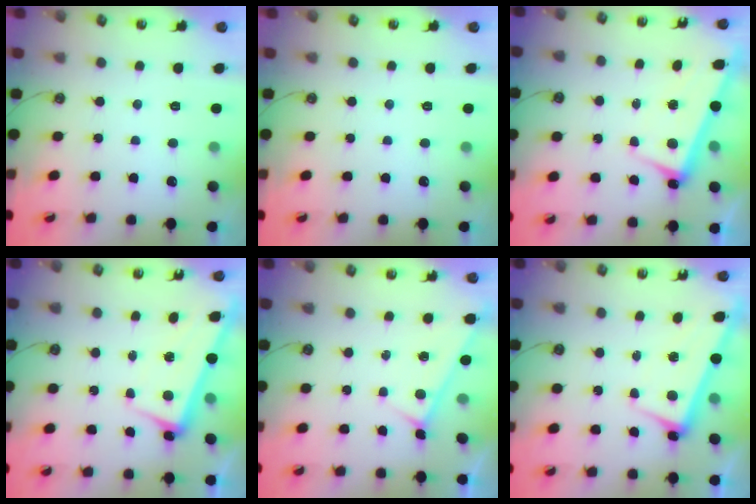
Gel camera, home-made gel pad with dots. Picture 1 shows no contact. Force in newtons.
{"total": 0.0}
{"total": 3.3, "press": 3.2, "slide": 0.8}
{"total": 2.4, "press": 2.2, "slide": 0.8}
{"total": 2.8, "press": 2.8, "slide": 0.1}
{"total": 2.5, "press": 2.5, "slide": 0.6}